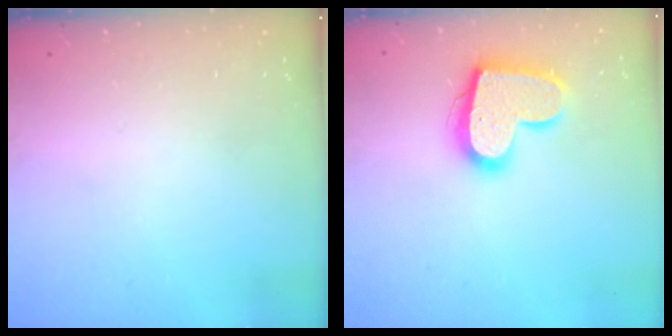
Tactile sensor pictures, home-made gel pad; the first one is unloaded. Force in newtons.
{"total": 16.9, "press": 16.8, "slide": 1.2}